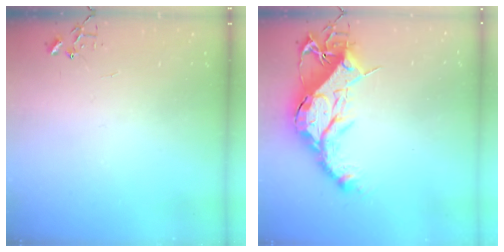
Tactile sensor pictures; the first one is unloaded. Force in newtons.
{"total": 19.8, "press": 19.8, "slide": 1.2}